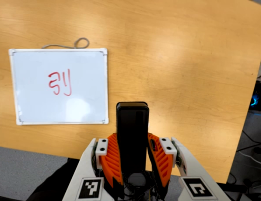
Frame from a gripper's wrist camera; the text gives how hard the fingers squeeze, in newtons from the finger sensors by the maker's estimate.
{"total": 5.1, "left": 3.9, "right": 6.3}